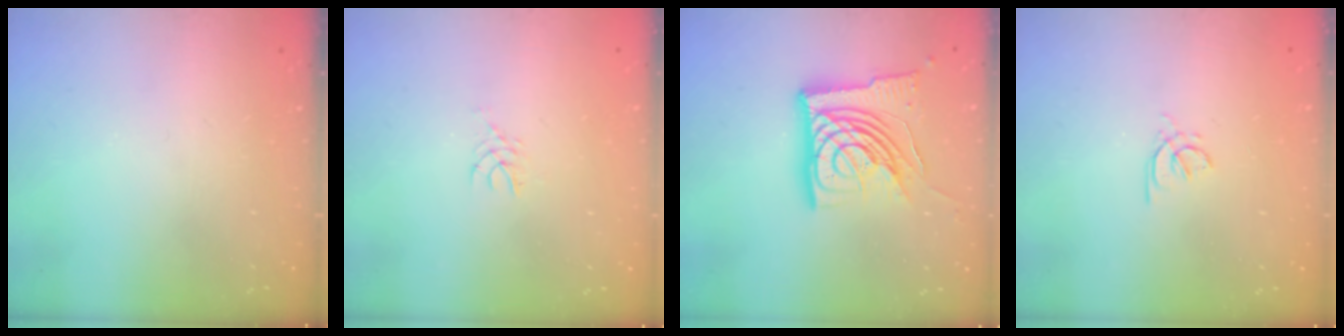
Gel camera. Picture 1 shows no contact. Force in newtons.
{"total": 3.3, "press": 3.3, "slide": 0.4}
{"total": 18.0, "press": 17.9, "slide": 1.8}
{"total": 2.0, "press": 1.9, "slide": 0.5}